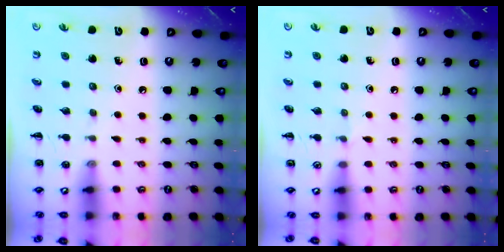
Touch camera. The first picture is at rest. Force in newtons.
{"total": 2.9, "press": 2.8, "slide": 1.0}